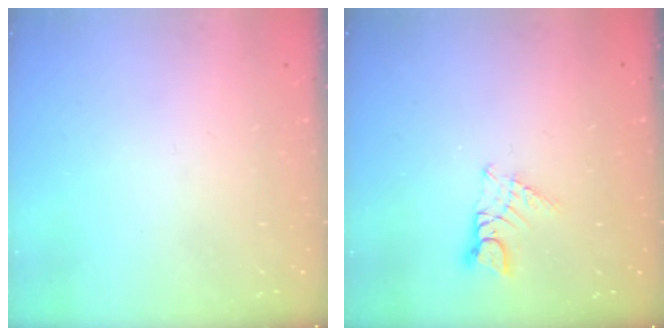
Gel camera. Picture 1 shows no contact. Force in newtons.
{"total": 3.2, "press": 3.2, "slide": 0.3}